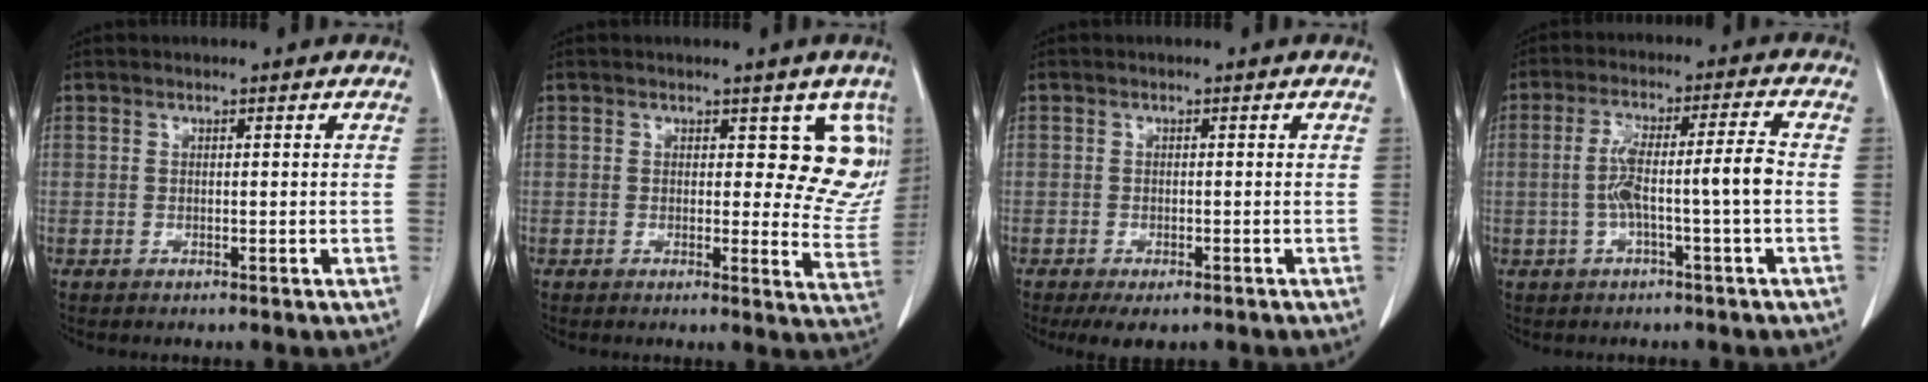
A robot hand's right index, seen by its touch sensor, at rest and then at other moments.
{"total": 8.2, "force": [3.8, 4.5, 5.6], "torque": [-0.034, -0.012, 0.029]}
{"total": 3.7, "force": [-2.6, 1.7, 2.1], "torque": [-0.030, -0.007, -0.035]}
{"total": 7.5, "force": [-1.4, -0.2, 7.3], "torque": [-0.139, 0.023, -0.020]}